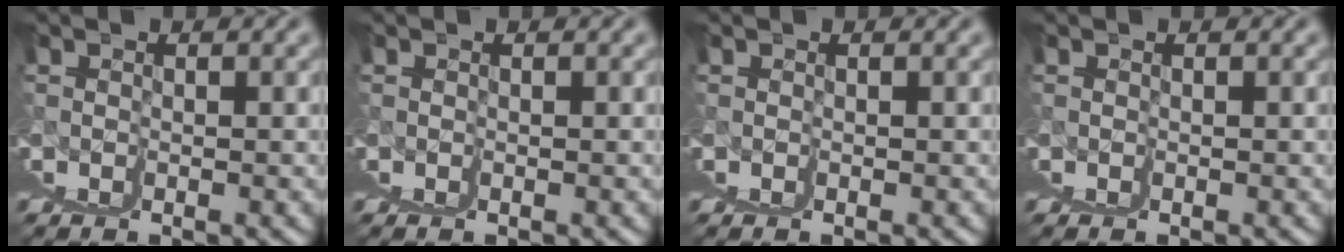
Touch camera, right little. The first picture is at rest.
{"total": 0.0}
{"total": 0.0}
{"total": 0.0}